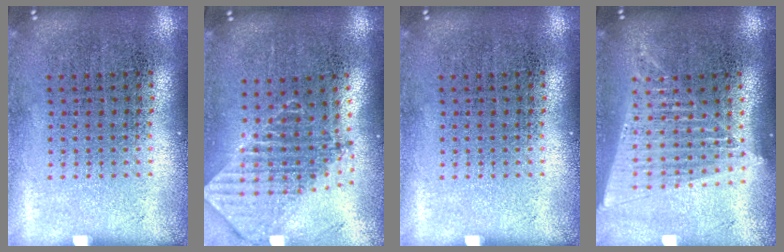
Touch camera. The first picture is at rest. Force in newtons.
{"total": 2.0, "press": 1.6, "slide": 1.3}
{"total": 0.0}
{"total": 1.6, "press": 1.4, "slide": 0.7}